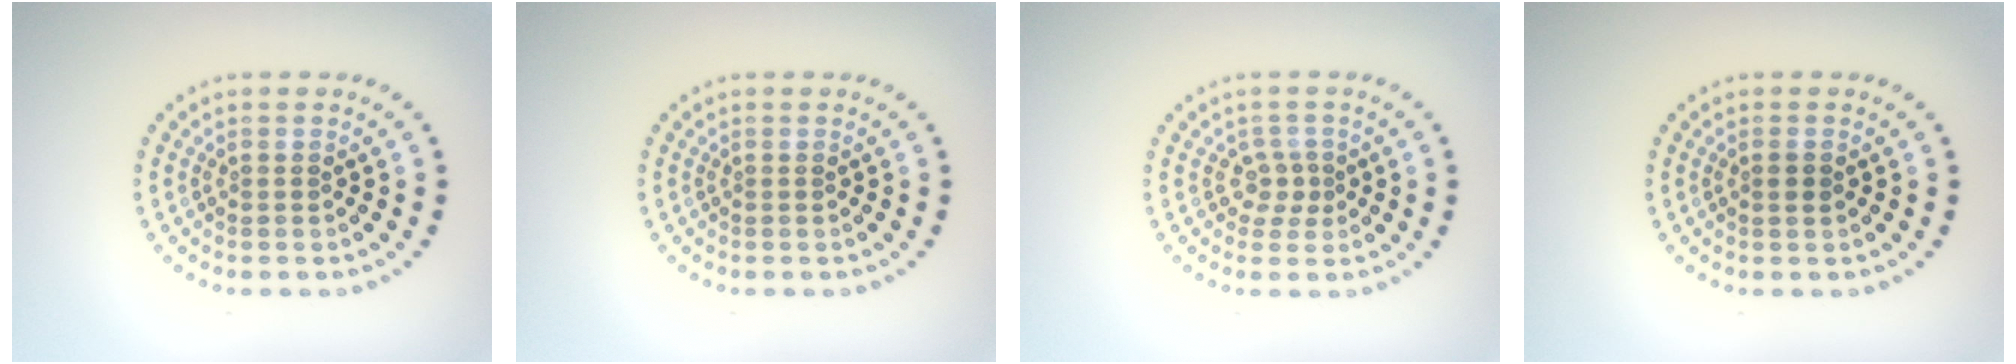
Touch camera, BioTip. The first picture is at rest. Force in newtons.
{"total": 0.0}
{"total": 1.8, "press": 1.3, "slide": 1.1}
{"total": 0.9, "press": 0.8, "slide": 0.3}